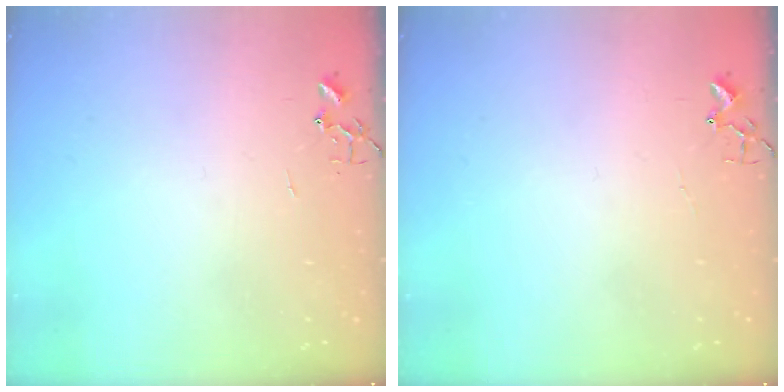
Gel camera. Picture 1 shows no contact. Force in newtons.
{"total": 4.1, "press": 4.1, "slide": 0.5}